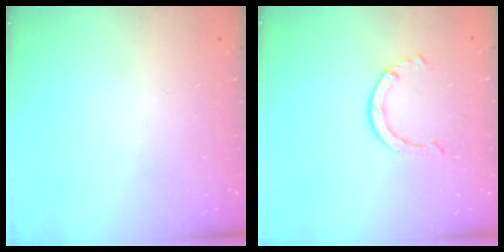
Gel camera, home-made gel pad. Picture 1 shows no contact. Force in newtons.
{"total": 2.5, "press": 2.5, "slide": 0.3}